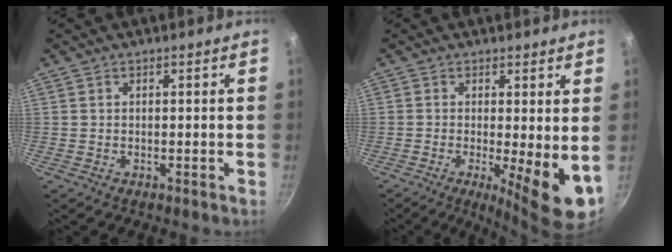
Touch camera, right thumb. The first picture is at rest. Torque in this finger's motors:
{"motor_torque": [-0.47, 1.02, 0.78, -0.47, 0.06]}